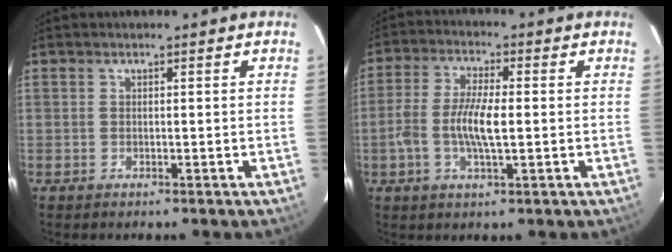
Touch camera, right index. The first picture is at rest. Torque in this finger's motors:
{"motor_torque": [0.31, -0.11, 0.33, 0.14]}